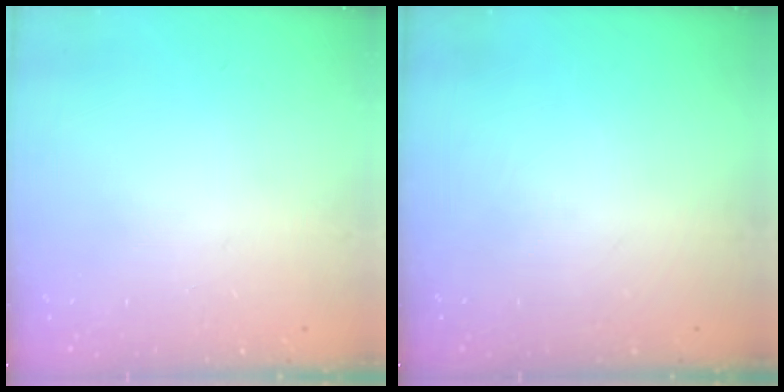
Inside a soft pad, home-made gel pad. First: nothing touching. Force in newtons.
{"total": 0.0}